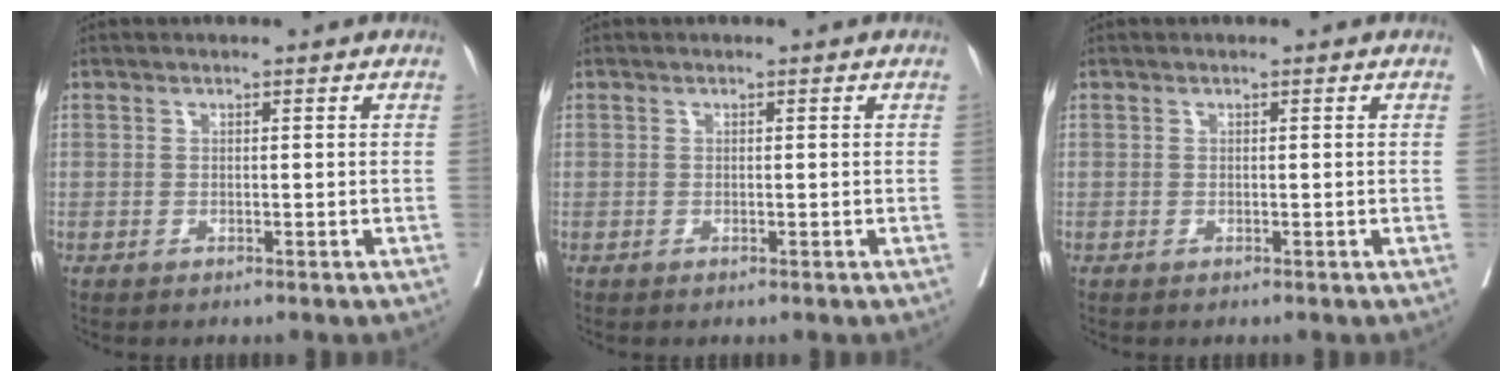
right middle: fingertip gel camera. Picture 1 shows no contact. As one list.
[{"total": 0.0}, {"total": 0.0}]